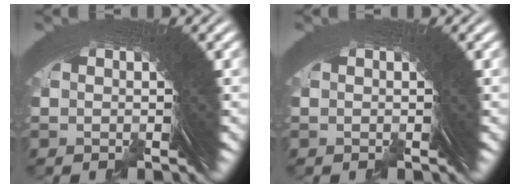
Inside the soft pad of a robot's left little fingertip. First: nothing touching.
{"total": 0.0}